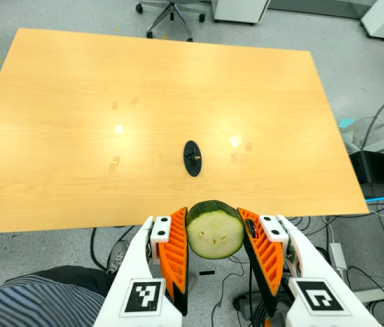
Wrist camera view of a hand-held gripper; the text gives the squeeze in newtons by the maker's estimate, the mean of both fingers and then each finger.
{"total": 11.8, "left": 12.0, "right": 11.6}